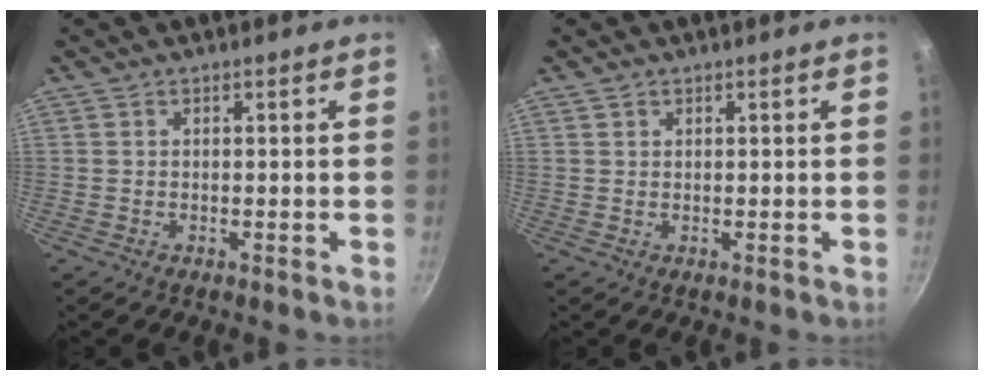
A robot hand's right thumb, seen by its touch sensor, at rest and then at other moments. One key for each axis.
{"total": 0.8, "fx": 0.5, "fy": 0.6, "fz": 0.2, "tx": -0.003, "ty": -0.001, "tz": 0.008}